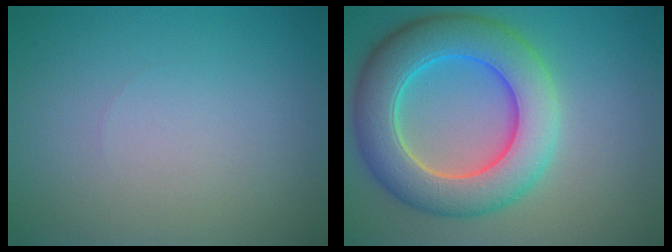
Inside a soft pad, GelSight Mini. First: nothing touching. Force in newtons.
{"total": 9.0, "press": 9.0, "slide": 0.4}